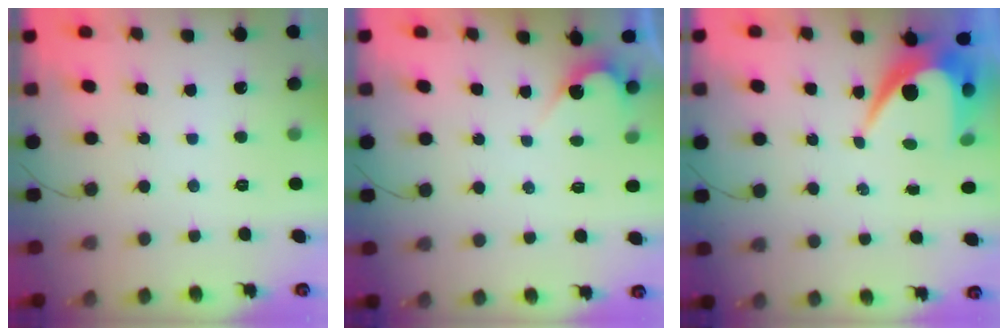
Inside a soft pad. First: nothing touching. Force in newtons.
{"total": 2.8, "press": 2.8, "slide": 0.2}
{"total": 9.3, "press": 9.3, "slide": 0.7}